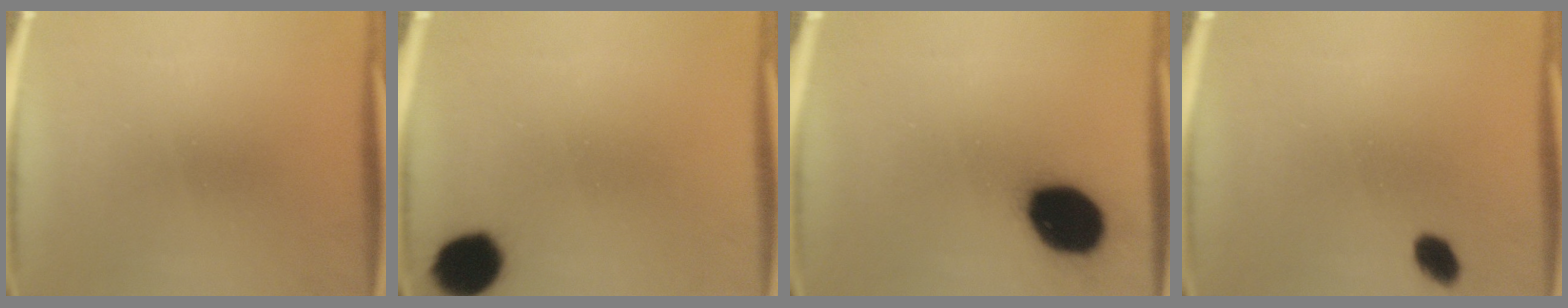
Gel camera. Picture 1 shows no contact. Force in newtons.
{"total": 9.7}
{"total": 17.6}
{"total": 3.3}